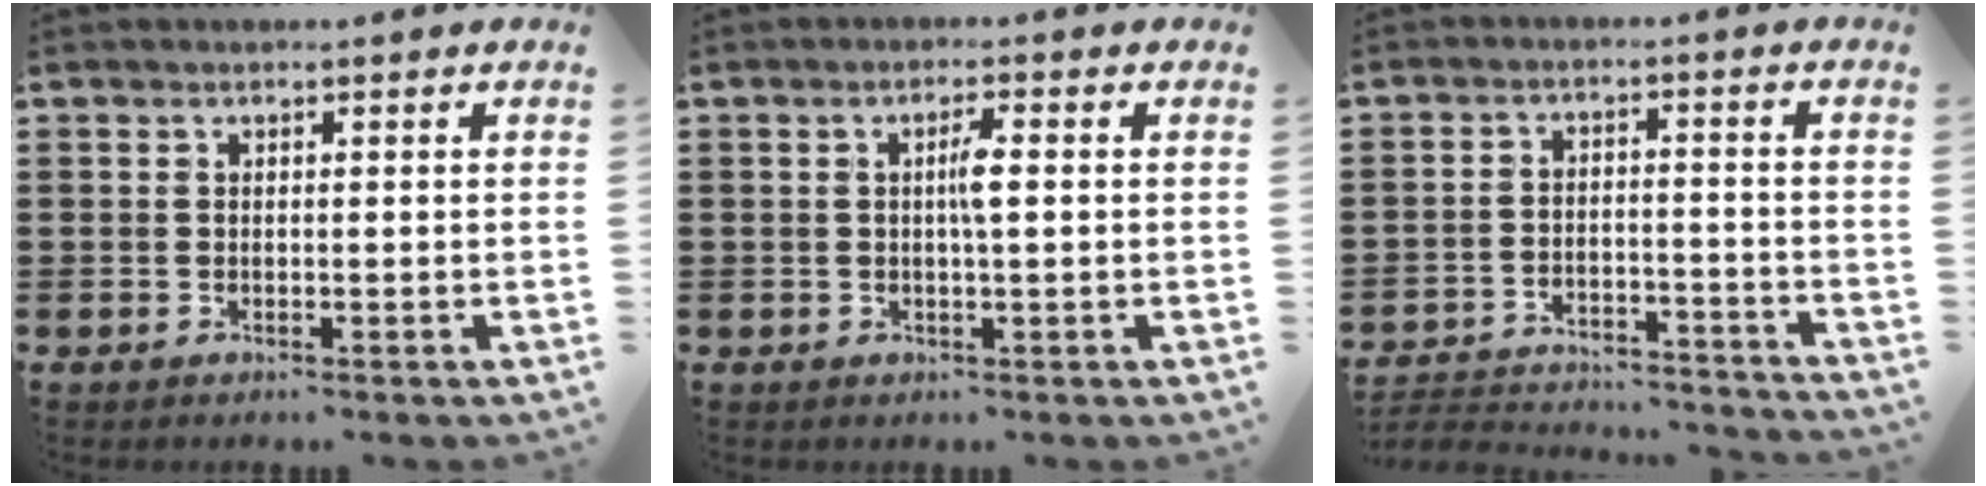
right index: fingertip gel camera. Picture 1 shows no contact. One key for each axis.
{"total": 2.8, "fx": 0.1, "fy": 0.4, "fz": 2.8, "tx": -0.053, "ty": -0.001, "tz": 0.000}
{"total": 4.1, "fx": -4.0, "fy": 0.4, "fz": 0.7, "tx": -0.017, "ty": 0.002, "tz": -0.084}